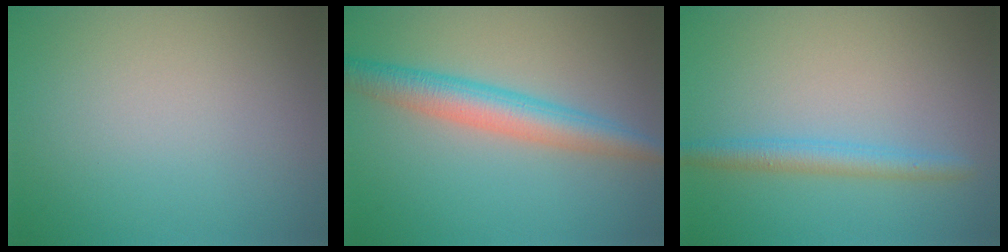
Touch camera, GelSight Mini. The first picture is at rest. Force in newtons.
{"total": 4.6, "press": 4.6, "slide": 0.0}
{"total": 2.4, "press": 2.4, "slide": 0.2}